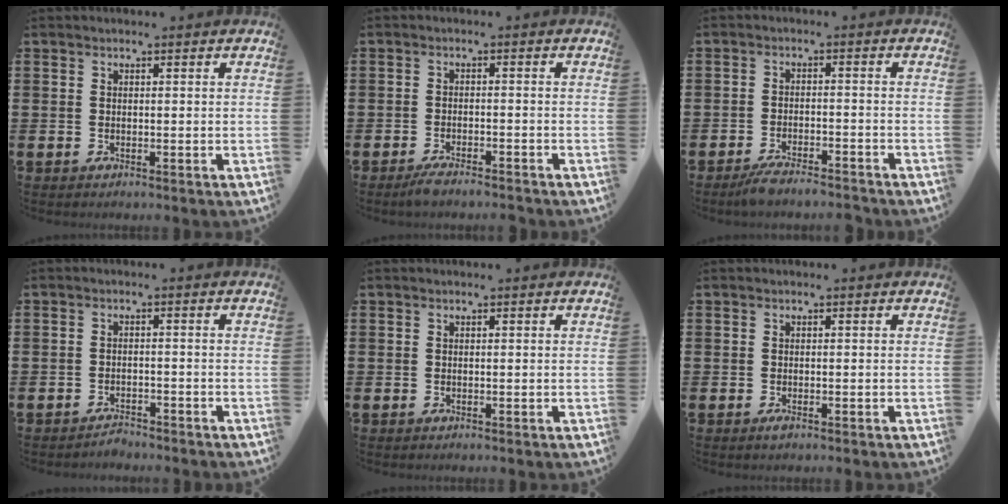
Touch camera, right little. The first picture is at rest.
{"total": 2.1, "force": [-1.9, 0.1, 0.9], "torque": [-0.017, 0.006, -0.037]}
{"total": 3.2, "force": [-2.9, 0.1, 1.3], "torque": [-0.022, 0.003, -0.057]}
{"total": 1.6, "force": [-1.6, 0.2, 0.0], "torque": [-0.005, 0.004, -0.034]}
{"total": 0.0}
{"total": 0.7, "force": [-0.3, 0.2, 0.6], "torque": [-0.011, -0.001, -0.005]}